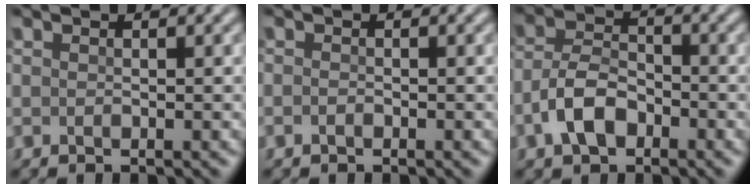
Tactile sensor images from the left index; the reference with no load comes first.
{"total": 0.5, "force": [-0.3, 0.3, 0.3], "torque": [-0.006, -0.002, -0.007]}
{"total": 4.5, "force": [-2.2, 2.7, 2.9], "torque": [-0.057, 0.006, -0.050]}